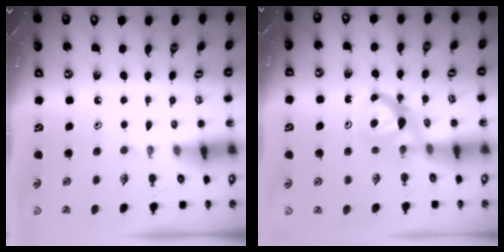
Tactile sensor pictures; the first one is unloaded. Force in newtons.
{"total": 6.5, "press": 6.5, "slide": 0.4}